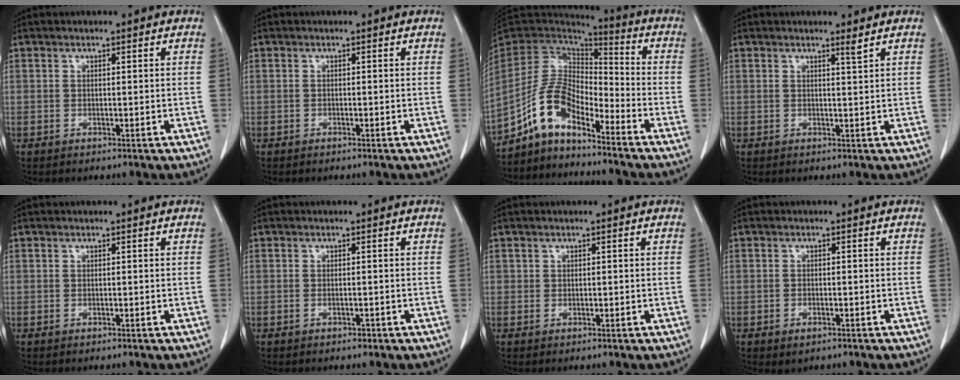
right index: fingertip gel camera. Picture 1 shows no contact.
{"total": 0.0}
{"total": 10.2, "force": [-7.6, 3.6, 5.9], "torque": [-0.123, 0.032, -0.146]}
{"total": 1.1, "force": [0.9, -0.4, 0.5], "torque": [-0.021, -0.009, 0.020]}
{"total": 0.0}
{"total": 0.8, "force": [-0.4, 0.4, 0.6], "torque": [-0.011, 0.001, 0.000]}
{"total": 0.5, "force": [0.2, 0.5, 0.1], "torque": [0.007, 0.004, 0.004]}
{"total": 1.7, "force": [-1.0, 0.9, 1.1], "torque": [-0.017, 0.000, -0.006]}